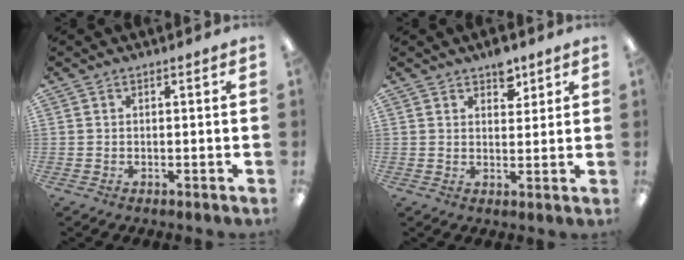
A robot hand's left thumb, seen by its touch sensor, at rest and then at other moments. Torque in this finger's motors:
{"motor_torque": [0.88, 0.31, 0.28, -0.39, 0.00]}